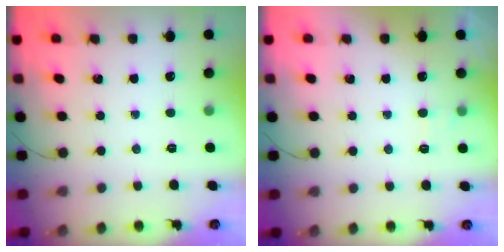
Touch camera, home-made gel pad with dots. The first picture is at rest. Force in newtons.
{"total": 2.2, "press": 1.8, "slide": 1.3}